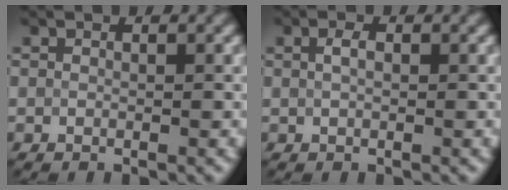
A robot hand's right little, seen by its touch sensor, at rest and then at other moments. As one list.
[{"total": 1.1, "force": [0.2, 0.5, 0.9], "torque": [-0.021, 0.003, 0.004]}]